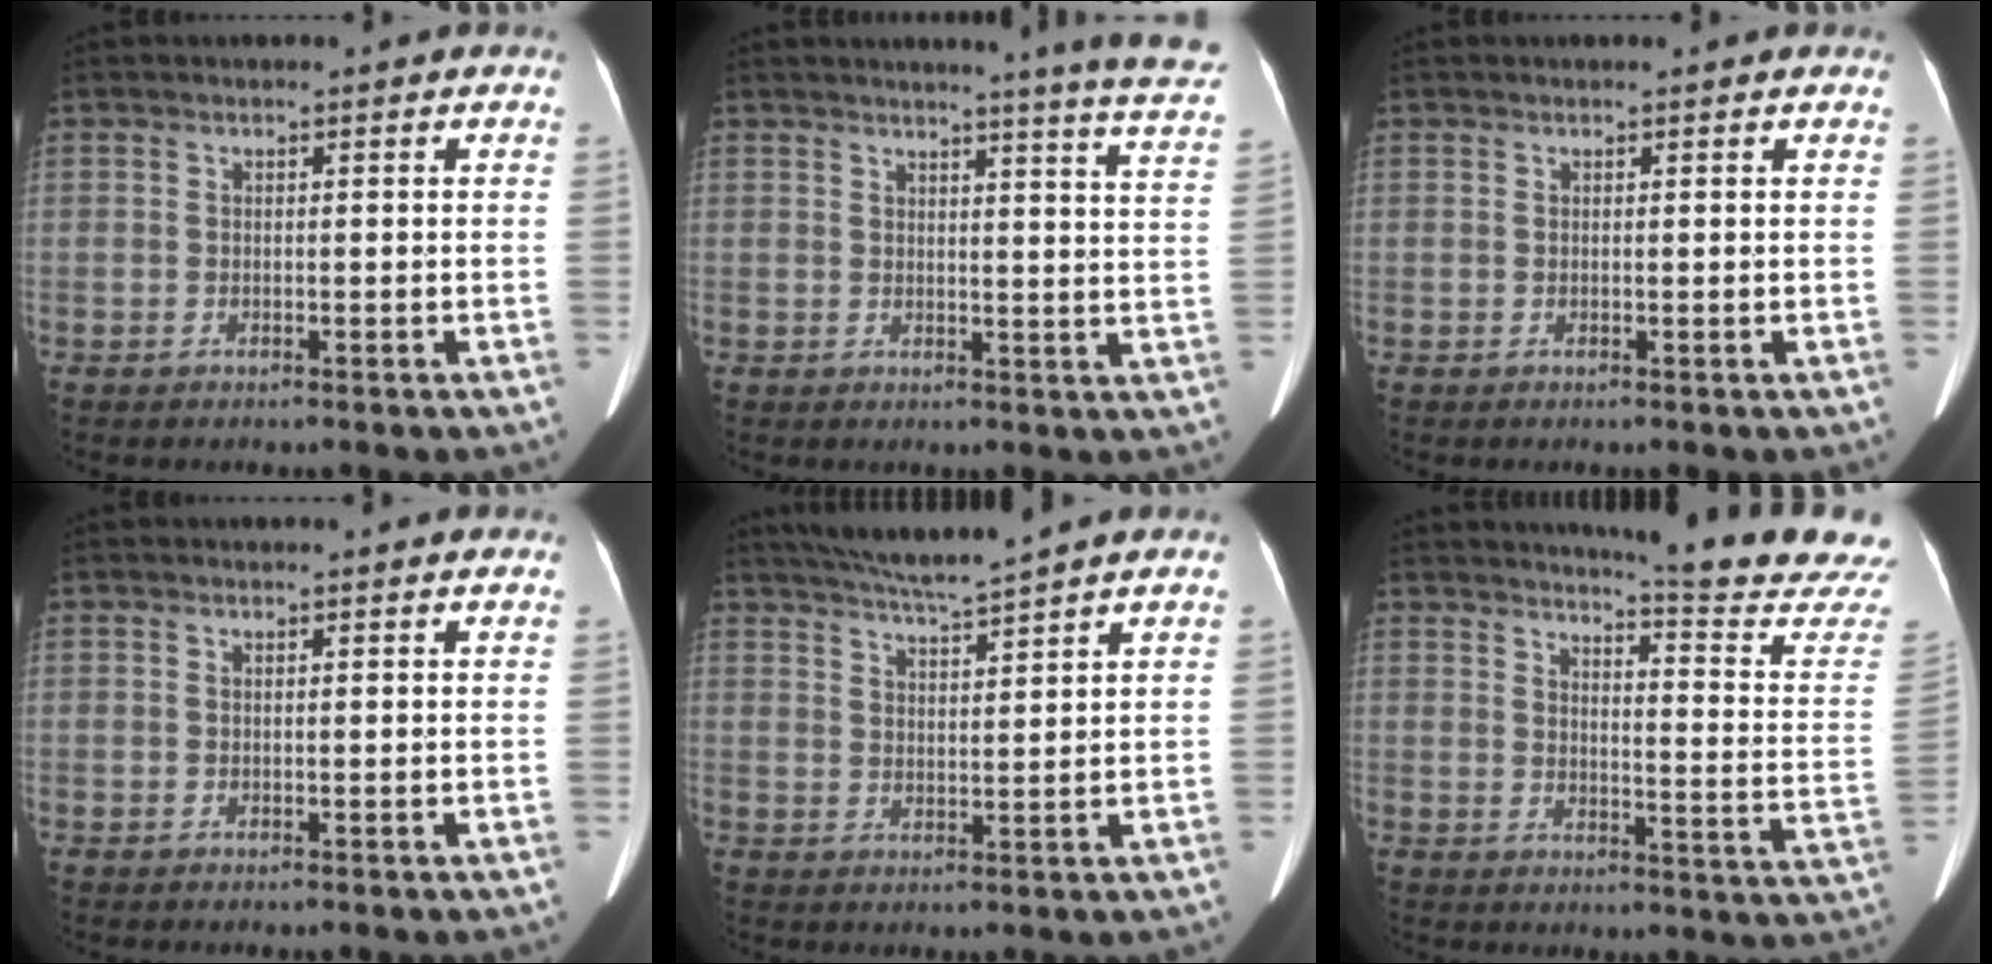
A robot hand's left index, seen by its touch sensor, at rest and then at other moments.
{"total": 12.3, "force": [11.1, -1.1, 5.0], "torque": [-0.053, -0.069, 0.101]}
{"total": 0.9, "force": [0.8, 0.2, 0.3], "torque": [-0.009, 0.004, 0.008]}
{"total": 0.8, "force": [0.8, 0.0, 0.2], "torque": [-0.009, 0.000, 0.007]}
{"total": 7.0, "force": [6.2, -1.3, 2.8], "torque": [-0.052, 0.002, 0.112]}
{"total": 17.2, "force": [16.4, -1.9, 4.9], "torque": [-0.073, -0.139, 0.182]}